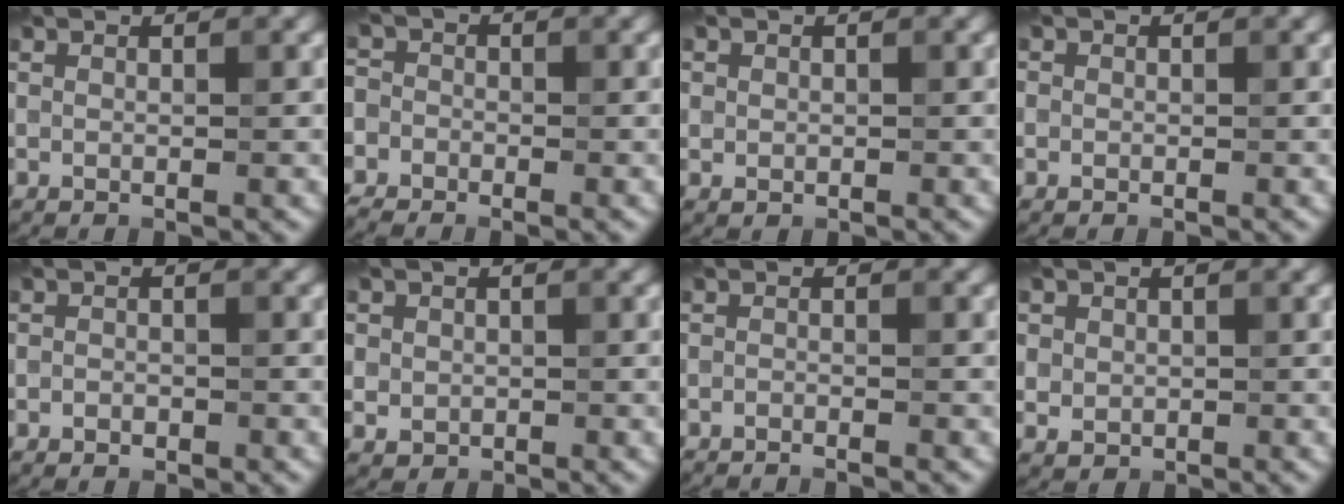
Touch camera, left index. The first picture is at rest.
{"total": 5.1, "force": [-3.7, 3.2, 1.3], "torque": [-0.021, 0.003, -0.071]}
{"total": 2.2, "force": [0.9, 1.9, 0.8], "torque": [-0.004, 0.014, 0.008]}
{"total": 1.9, "force": [0.7, 1.7, 0.6], "torque": [0.011, 0.018, -0.012]}
{"total": 0.9, "force": [-0.6, 0.6, 0.4], "torque": [-0.001, 0.001, -0.012]}
{"total": 4.2, "force": [1.1, 3.7, 1.5], "torque": [-0.022, 0.027, -0.002]}
{"total": 1.6, "force": [-1.6, -0.2, 0.3], "torque": [-0.007, 0.000, -0.027]}
{"total": 4.5, "force": [1.6, 3.8, 1.8], "torque": [-0.033, 0.023, 0.010]}